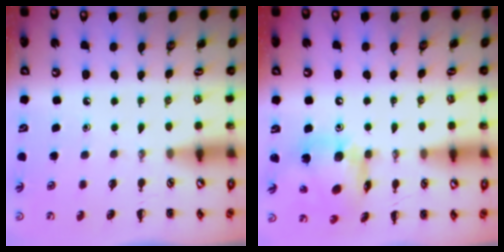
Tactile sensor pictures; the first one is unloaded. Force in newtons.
{"total": 14.4, "press": 14.2, "slide": 2.2}